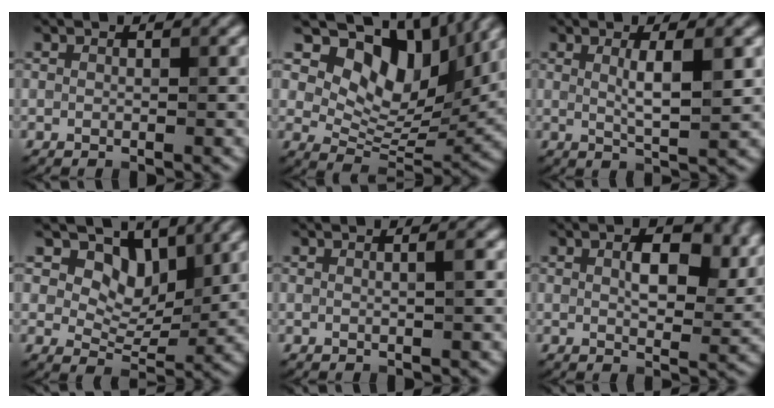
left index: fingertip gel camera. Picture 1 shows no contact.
{"total": 11.8, "force": [5.6, 6.9, 7.9], "torque": [-0.125, -0.005, 0.103]}
{"total": 3.7, "force": [0.8, 0.8, 3.5], "torque": [-0.057, -0.004, 0.014]}
{"total": 5.8, "force": [2.7, 3.9, 3.3], "torque": [-0.049, -0.015, 0.032]}
{"total": 1.2, "force": [0.2, 0.3, 1.1], "torque": [-0.010, 0.004, -0.003]}
{"total": 6.9, "force": [2.2, 3.4, 5.6], "torque": [-0.084, 0.001, 0.038]}